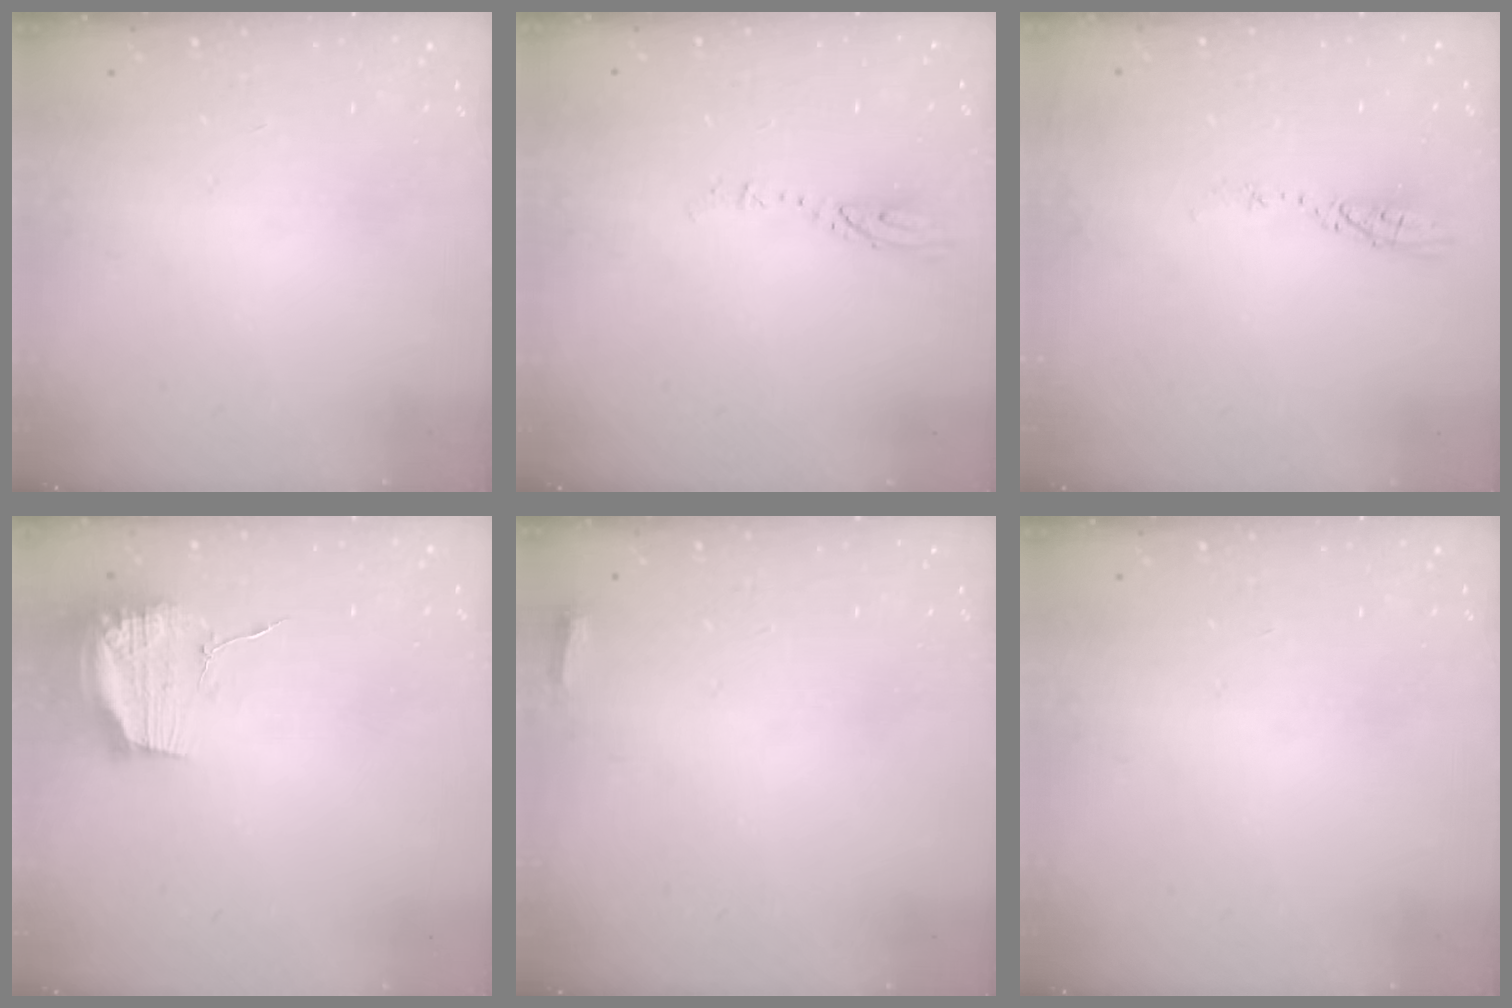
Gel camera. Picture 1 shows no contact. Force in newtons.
{"total": 3.1, "press": 3.1, "slide": 0.3}
{"total": 3.8, "press": 3.8, "slide": 0.4}
{"total": 13.9, "press": 13.9, "slide": 0.1}
{"total": 2.7, "press": 2.6, "slide": 0.9}
{"total": 0.0}